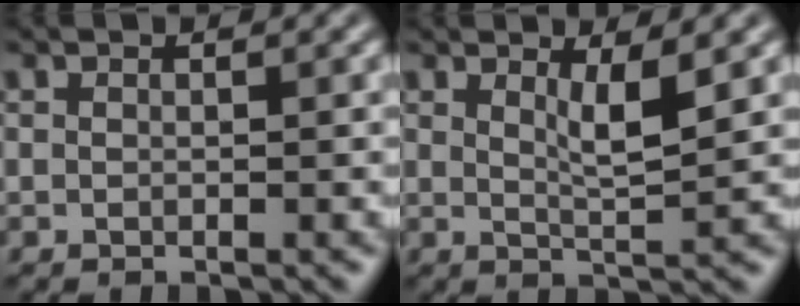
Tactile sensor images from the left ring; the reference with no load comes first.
{"total": 2.6, "force": [1.2, 0.5, 2.3], "torque": [-0.034, -0.008, 0.020]}